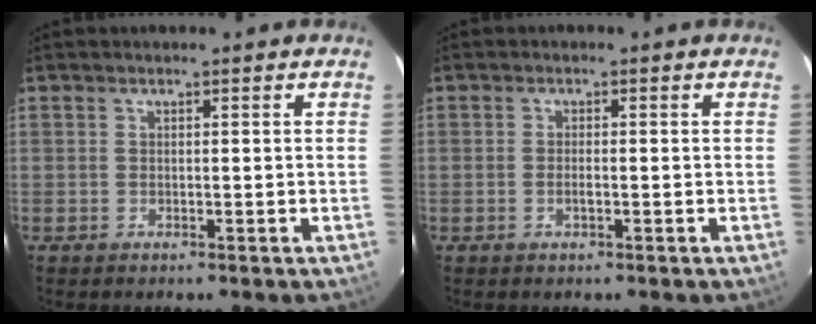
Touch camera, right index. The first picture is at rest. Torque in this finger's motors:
{"motor_torque": [-0.13, -0.06, 0.03, 0.00]}